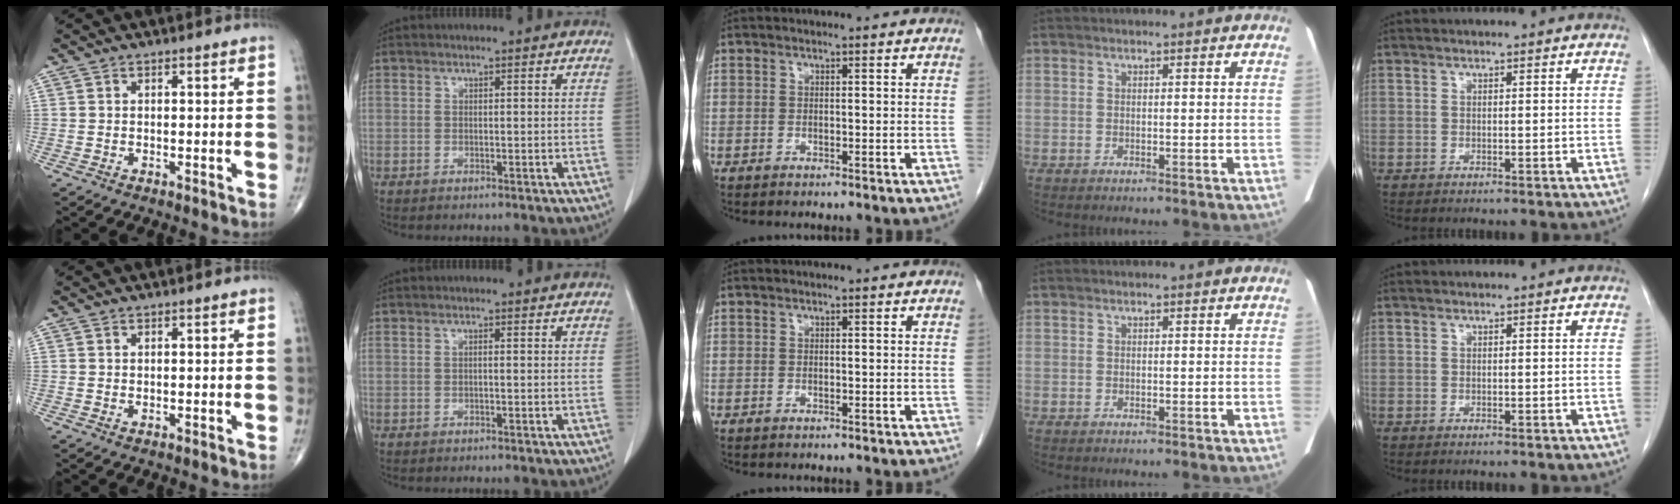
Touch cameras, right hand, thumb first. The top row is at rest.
{"index": {"total": 0.7, "force": [0.0, 0.3, 0.7], "torque": [-0.017, 0.003, 0.001]}}